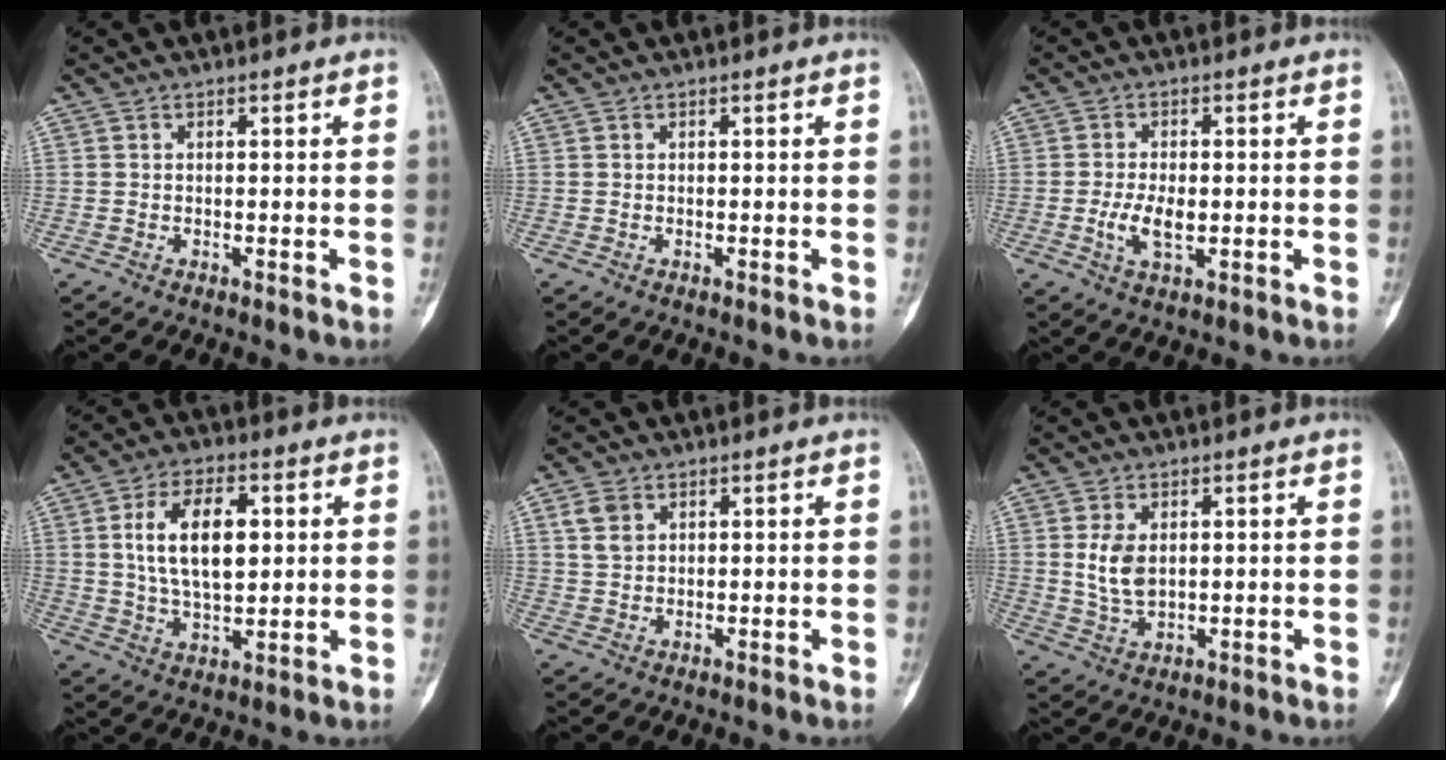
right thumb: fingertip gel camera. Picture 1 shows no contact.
{"total": 0.0}
{"total": 5.2, "force": [-0.8, 2.6, 4.4], "torque": [-0.089, -0.004, -0.013]}
{"total": 13.1, "force": [2.6, 7.1, 10.8], "torque": [-0.174, -0.005, 0.049]}
{"total": 3.7, "force": [1.6, 2.6, 2.0], "torque": [-0.036, 0.000, 0.036]}
{"total": 6.0, "force": [1.1, 3.7, 4.5], "torque": [-0.081, -0.008, 0.028]}